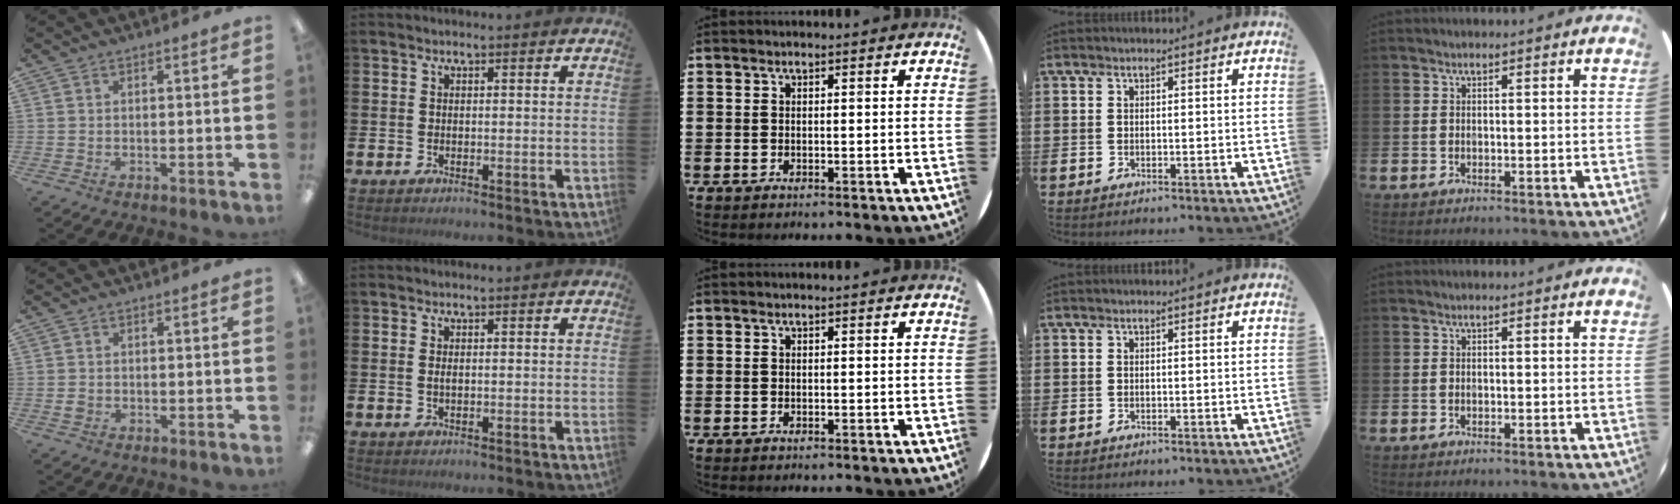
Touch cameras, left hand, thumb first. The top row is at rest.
{"thumb": {"total": 1.2, "force": [-0.1, 1.1, 0.5], "torque": [-0.009, 0.004, -0.004]}, "index": {"total": 0.6, "force": [0.0, 0.2, 0.6], "torque": [-0.005, -0.001, -0.002]}}